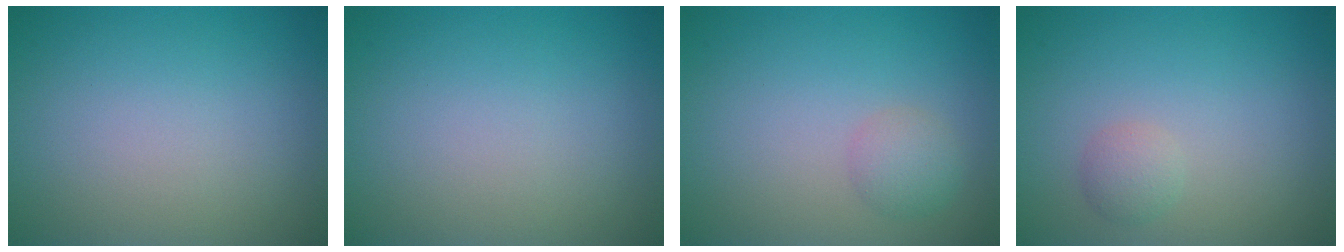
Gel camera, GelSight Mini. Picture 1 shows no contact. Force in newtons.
{"total": 0.0}
{"total": 1.9, "press": 1.8, "slide": 0.1}
{"total": 1.3, "press": 1.3, "slide": 0.2}